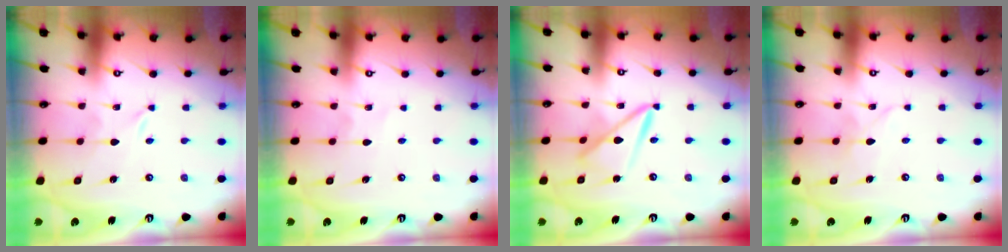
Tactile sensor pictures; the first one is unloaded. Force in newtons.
{"total": 2.1, "press": 2.0, "slide": 0.3}
{"total": 9.8, "press": 9.8, "slide": 0.7}
{"total": 3.3, "press": 3.3, "slide": 0.2}